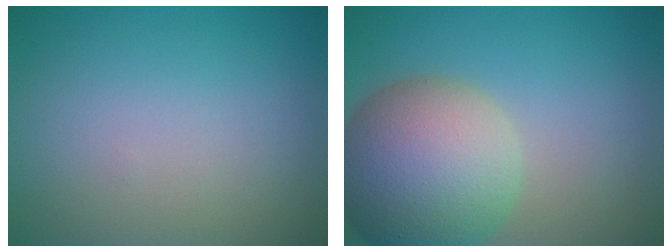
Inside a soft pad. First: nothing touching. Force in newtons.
{"total": 11.1, "press": 11.1, "slide": 0.5}